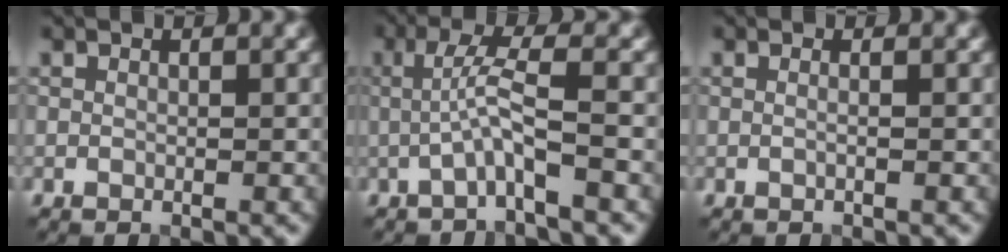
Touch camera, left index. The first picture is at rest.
{"total": 3.5, "force": [-0.8, 0.2, 3.4], "torque": [-0.068, 0.009, -0.020]}
{"total": 1.2, "force": [0.3, 0.6, 1.1], "torque": [-0.005, -0.012, -0.015]}